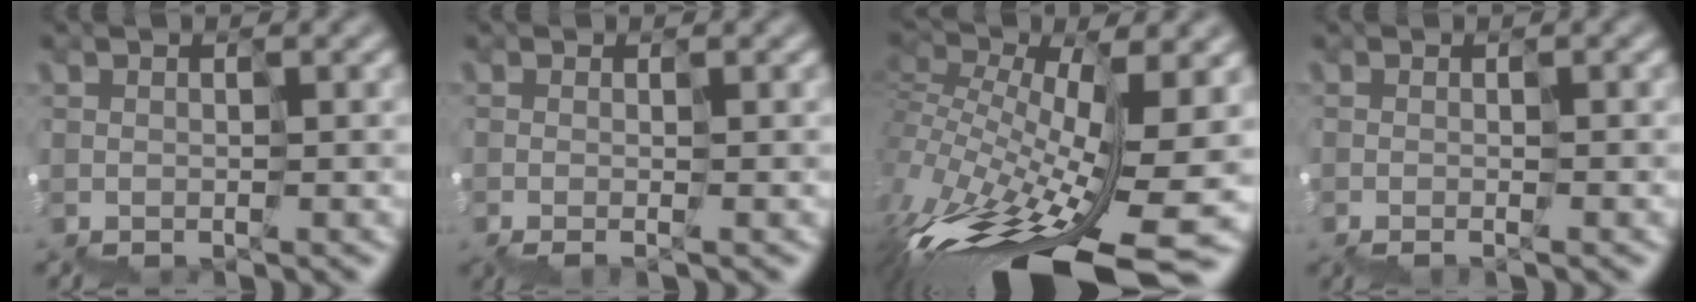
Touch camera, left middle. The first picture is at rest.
{"total": 1.4, "force": [0.3, -0.8, -1.0], "torque": [0.025, -0.001, -0.001]}
{"total": 11.0, "force": [-4.9, 3.4, 9.2], "torque": [-0.212, 0.009, -0.088]}
{"total": 1.2, "force": [0.0, -0.7, -1.0], "torque": [0.023, 0.000, -0.002]}